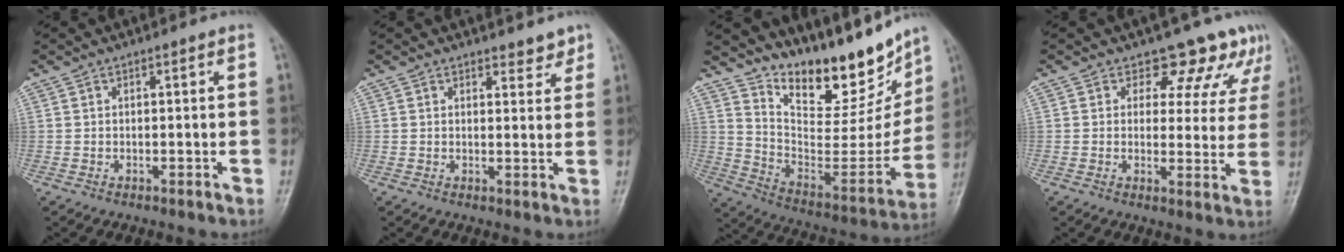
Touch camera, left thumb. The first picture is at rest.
{"total": 2.9, "force": [2.5, 1.3, 0.7], "torque": [0.011, -0.017, 0.031]}
{"total": 21.8, "force": [17.1, 7.9, 11.0], "torque": [-0.123, -0.103, 0.277]}
{"total": 9.7, "force": [7.8, 5.4, 1.7], "torque": [0.033, -0.038, 0.069]}